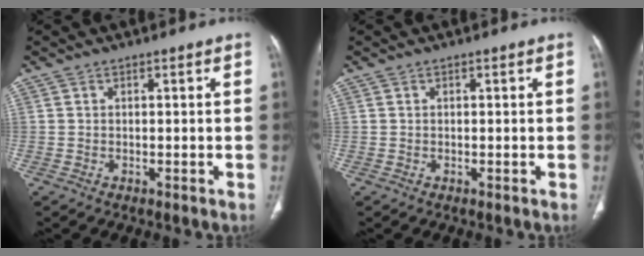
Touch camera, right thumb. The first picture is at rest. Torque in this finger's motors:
{"motor_torque": [-0.20, -0.07, -0.26, 0.13, 0.01]}